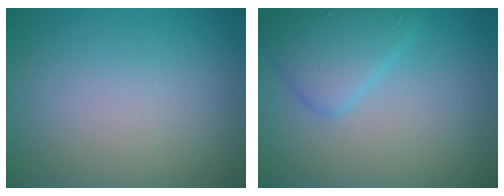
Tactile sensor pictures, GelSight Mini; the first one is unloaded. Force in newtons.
{"total": 3.3, "press": 3.3, "slide": 0.2}